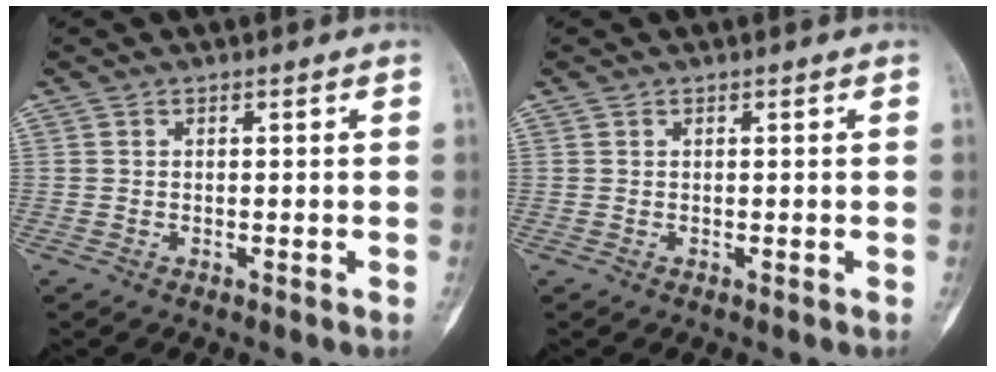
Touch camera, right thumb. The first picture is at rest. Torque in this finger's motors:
{"motor_torque": [-0.14, -0.10, 0.02, -0.05, 0.00]}